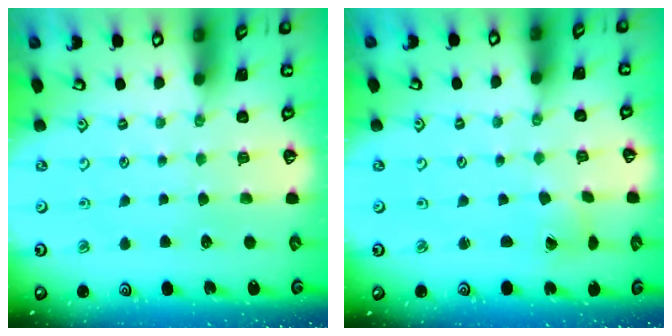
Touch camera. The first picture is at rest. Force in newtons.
{"total": 1.3, "press": 1.2, "slide": 0.2}